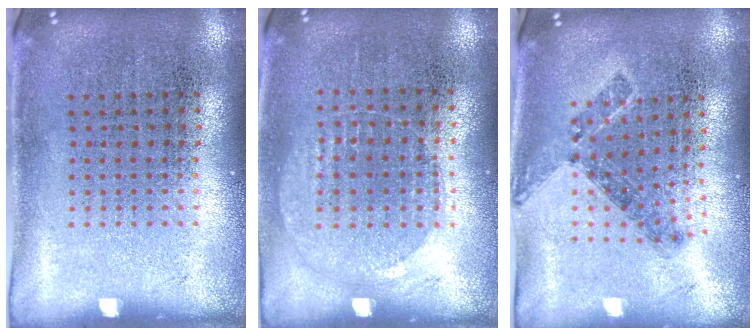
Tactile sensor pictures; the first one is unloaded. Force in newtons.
{"total": 1.0, "press": 0.9, "slide": 0.4}
{"total": 0.7, "press": 0.7, "slide": 0.3}